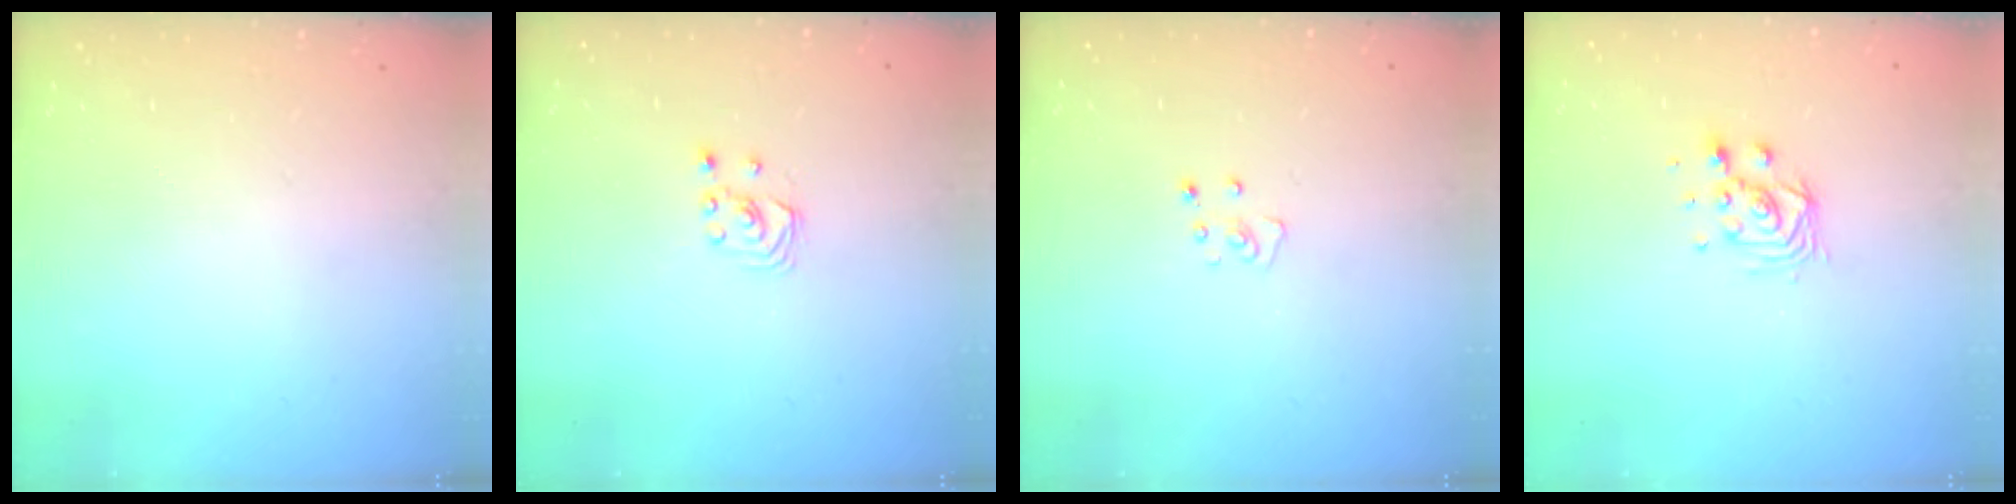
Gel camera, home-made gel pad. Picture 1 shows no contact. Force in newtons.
{"total": 1.9, "press": 1.9, "slide": 0.2}
{"total": 2.8, "press": 2.8, "slide": 0.2}
{"total": 6.8, "press": 6.8, "slide": 0.5}